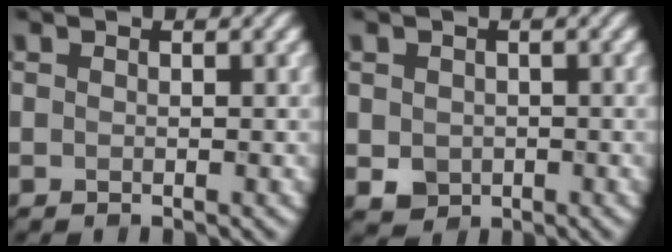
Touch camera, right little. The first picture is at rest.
{"total": 2.1, "force": [-0.2, 1.9, 0.9], "torque": [-0.020, -0.005, -0.002]}